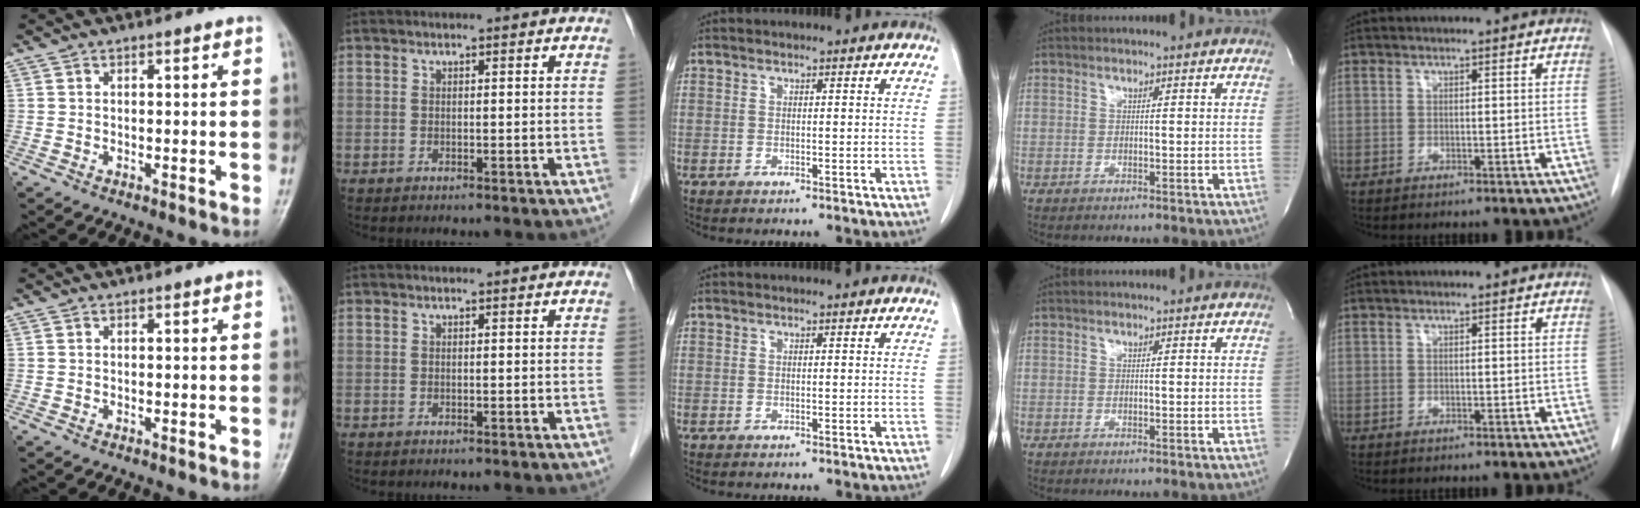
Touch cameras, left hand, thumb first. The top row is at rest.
{}